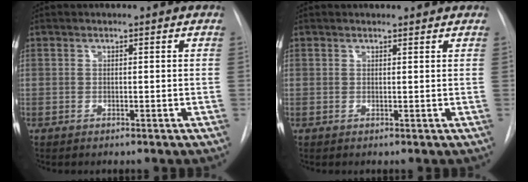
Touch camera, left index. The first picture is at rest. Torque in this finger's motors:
{"motor_torque": [0.76, -1.38, -0.18, -0.01]}